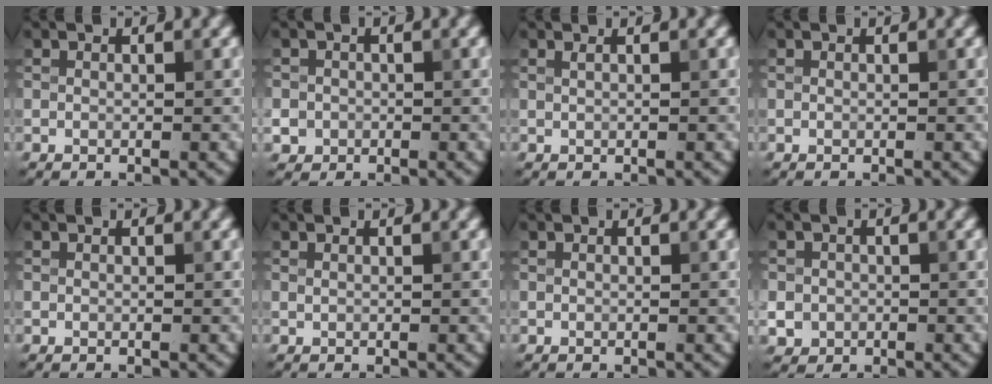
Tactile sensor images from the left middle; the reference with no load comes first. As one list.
[{"total": 1.4, "force": [-1.0, 1.0, -0.2], "torque": [0.012, -0.002, -0.012]}, {"total": 0.7, "force": [0.3, 0.4, 0.6], "torque": [-0.003, 0.005, 0.001]}, {"total": 0.0}, {"total": 0.0}, {"total": 0.0}, {"total": 0.0}, {"total": 1.6, "force": [-1.0, 1.3, 0.0], "torque": [0.007, -0.001, -0.012]}]